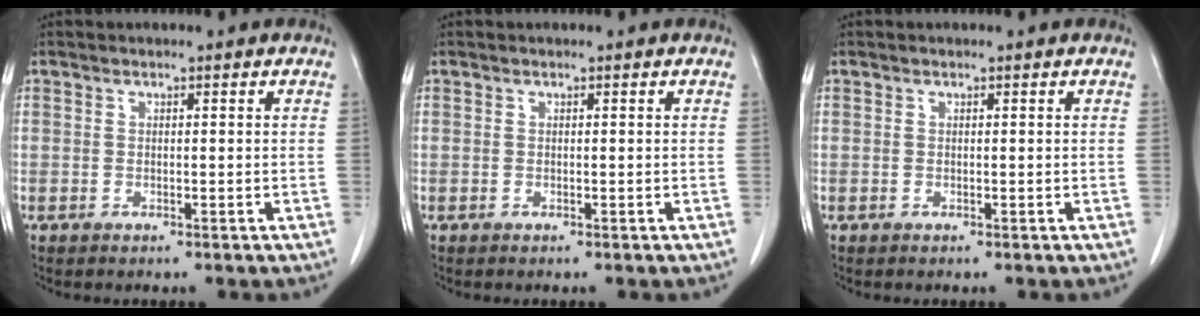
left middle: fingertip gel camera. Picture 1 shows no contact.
{"total": 0.0}
{"total": 0.0}